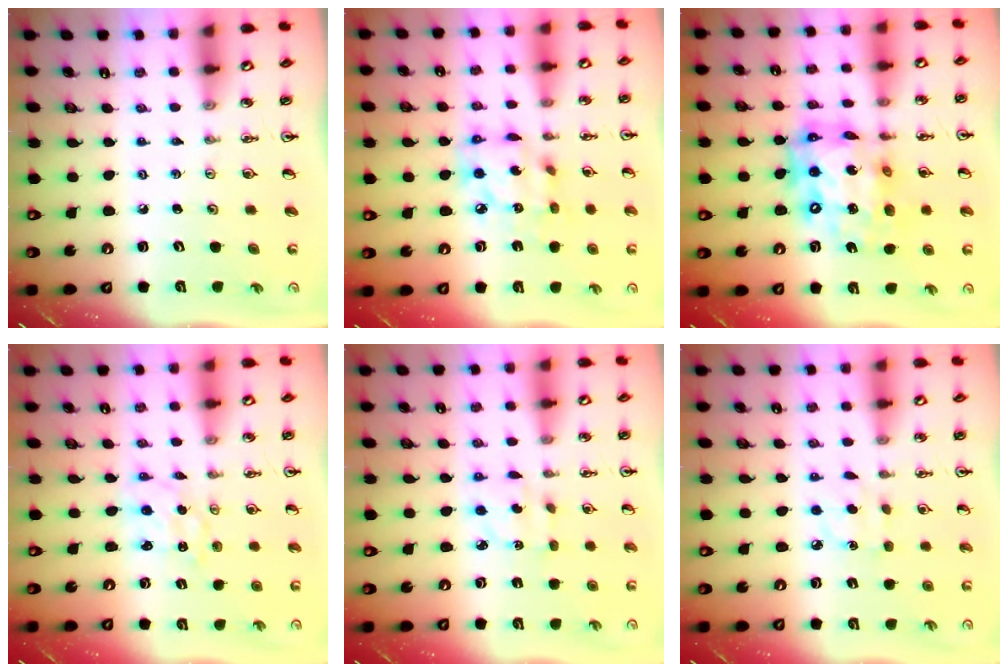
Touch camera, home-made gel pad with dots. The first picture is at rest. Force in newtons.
{"total": 12.8, "press": 12.8, "slide": 0.9}
{"total": 19.3, "press": 19.2, "slide": 1.9}
{"total": 1.4, "press": 1.4, "slide": 0.1}
{"total": 2.6, "press": 2.5, "slide": 0.3}
{"total": 6.2, "press": 6.2, "slide": 0.7}